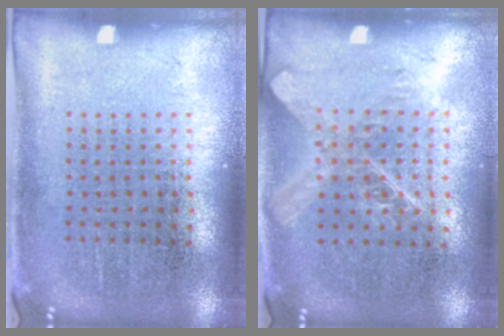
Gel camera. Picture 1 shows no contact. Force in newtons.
{"total": 1.6, "press": 1.4, "slide": 0.8}